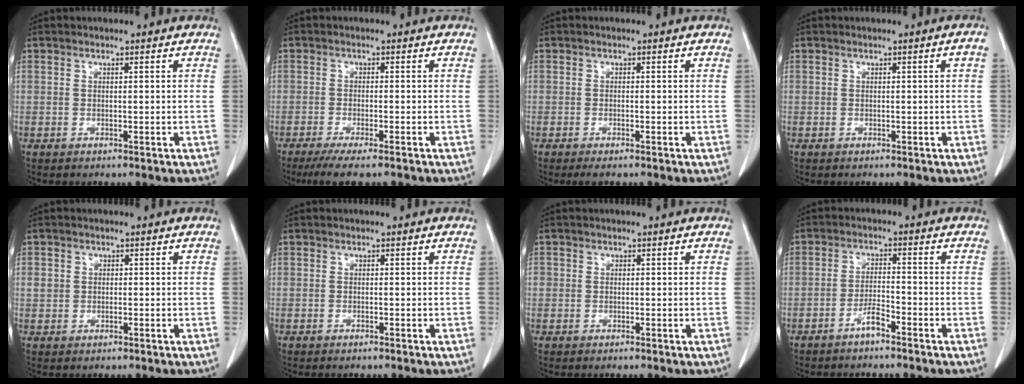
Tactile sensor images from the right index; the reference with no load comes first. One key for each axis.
{"total": 7.1, "fx": -5.6, "fy": 0.7, "fz": 4.3, "tx": -0.064, "ty": -0.017, "tz": -0.086}
{"total": 1.5, "fx": -1.1, "fy": 0.2, "fz": 1.0, "tx": -0.014, "ty": -0.005, "tz": -0.013}
{"total": 0.8, "fx": 0.0, "fy": -0.2, "fz": 0.8, "tx": -0.010, "ty": 0.002, "tz": 0.002}
{"total": 1.9, "fx": 0.4, "fy": 1.8, "fz": 0.7, "tx": -0.011, "ty": 0.010, "tz": 0.014}
{"total": 0.0}
{"total": 0.9, "fx": 0.1, "fy": 0.9, "fz": 0.1, "tx": 0.008, "ty": 0.005, "tz": 0.002}
{"total": 2.8, "fx": -2.1, "fy": 0.3, "fz": 1.8, "tx": -0.033, "ty": 0.003, "tz": -0.039}